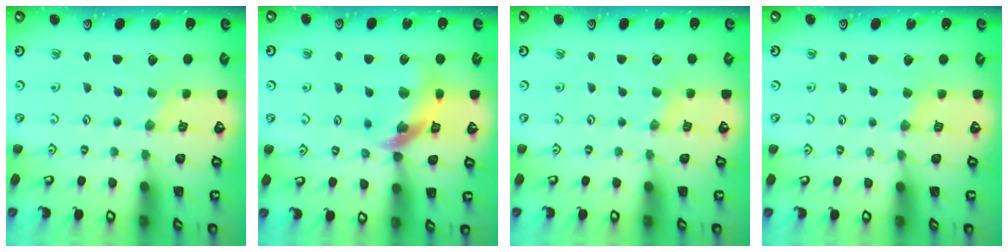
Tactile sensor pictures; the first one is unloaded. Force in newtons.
{"total": 13.4, "press": 13.3, "slide": 1.7}
{"total": 0.6, "press": 0.6, "slide": 0.1}
{"total": 2.0, "press": 2.0, "slide": 0.4}